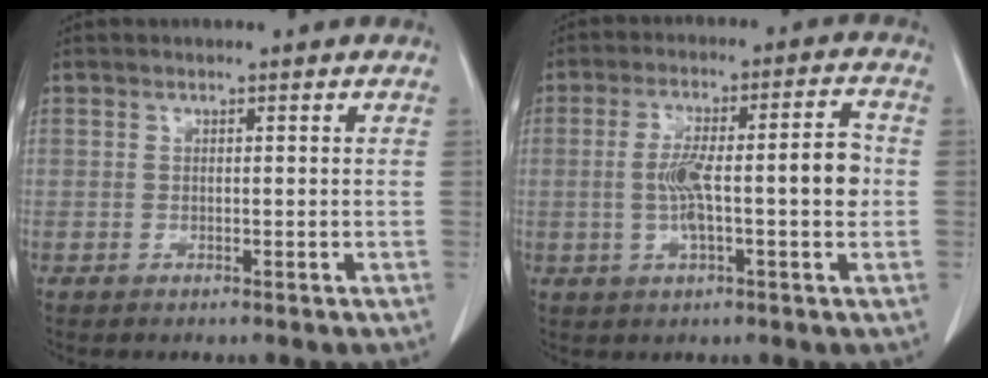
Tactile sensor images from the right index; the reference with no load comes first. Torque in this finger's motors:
{"motor_torque": [0.50, 0.11, 0.22, 0.09]}